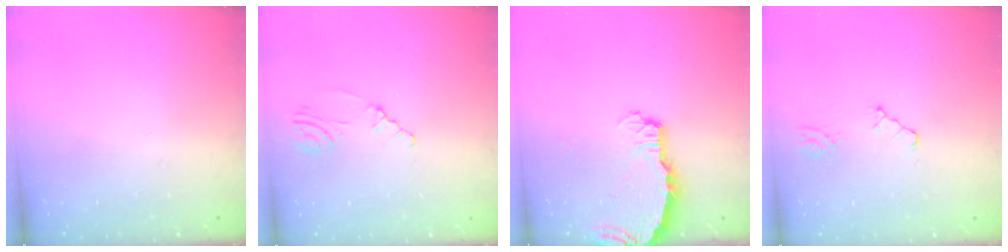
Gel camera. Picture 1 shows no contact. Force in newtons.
{"total": 1.4, "press": 1.3, "slide": 0.4}
{"total": 3.8, "press": 3.8, "slide": 0.5}
{"total": 2.0, "press": 1.9, "slide": 0.4}